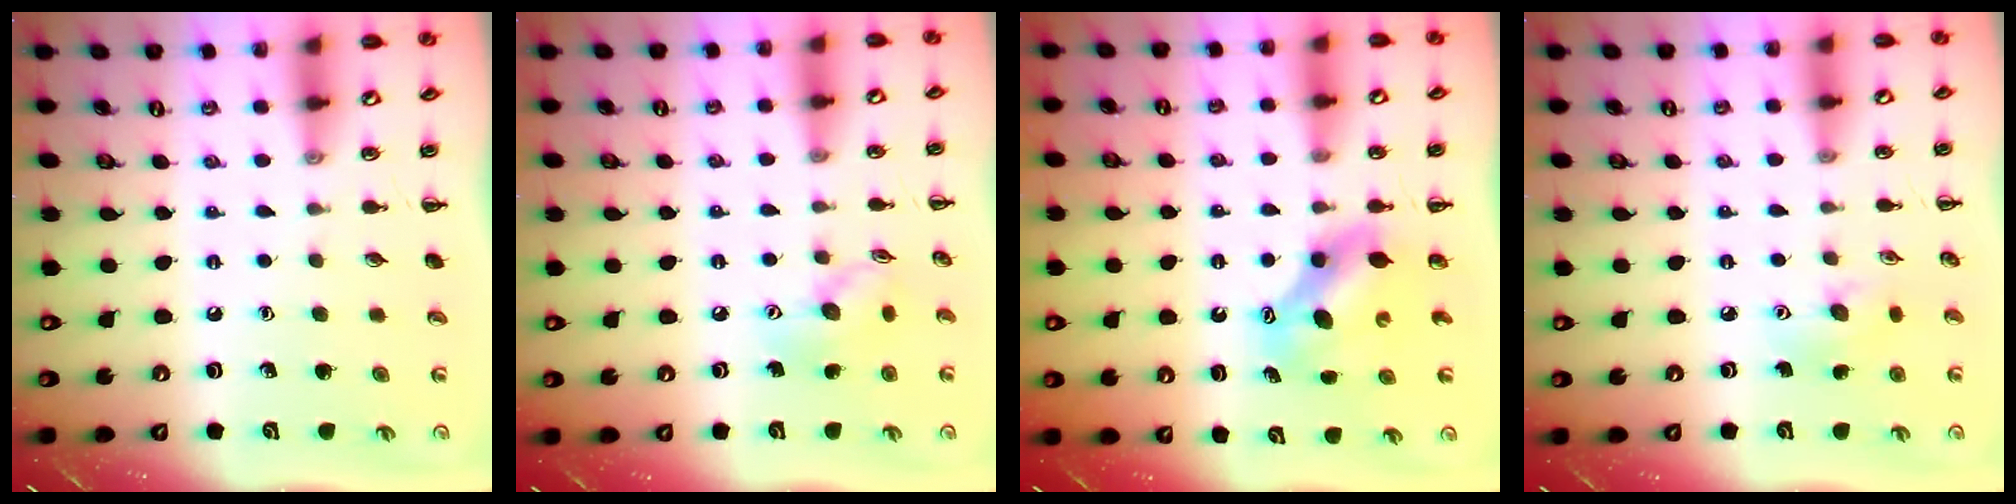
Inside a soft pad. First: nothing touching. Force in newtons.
{"total": 8.0, "press": 8.0, "slide": 0.4}
{"total": 7.3, "press": 7.1, "slide": 1.6}
{"total": 6.2, "press": 6.1, "slide": 0.8}